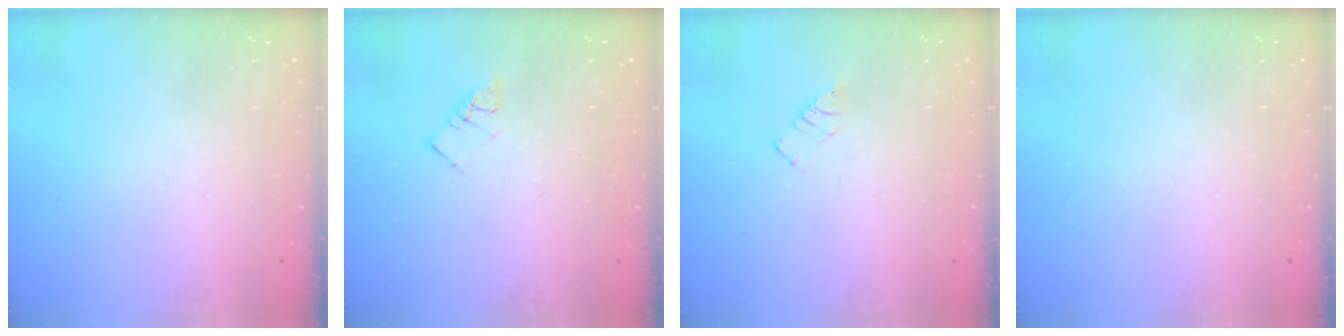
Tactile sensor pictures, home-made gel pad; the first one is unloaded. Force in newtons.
{"total": 3.6, "press": 3.5, "slide": 0.2}
{"total": 3.0, "press": 3.0, "slide": 0.4}
{"total": 0.0}